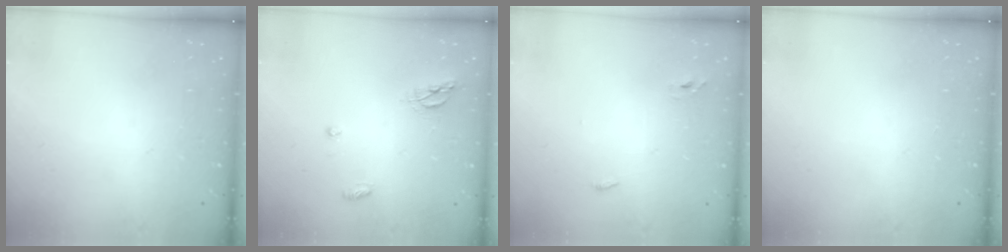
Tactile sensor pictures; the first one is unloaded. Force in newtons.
{"total": 6.2, "press": 6.2, "slide": 0.4}
{"total": 2.7, "press": 2.6, "slide": 0.9}
{"total": 0.0}